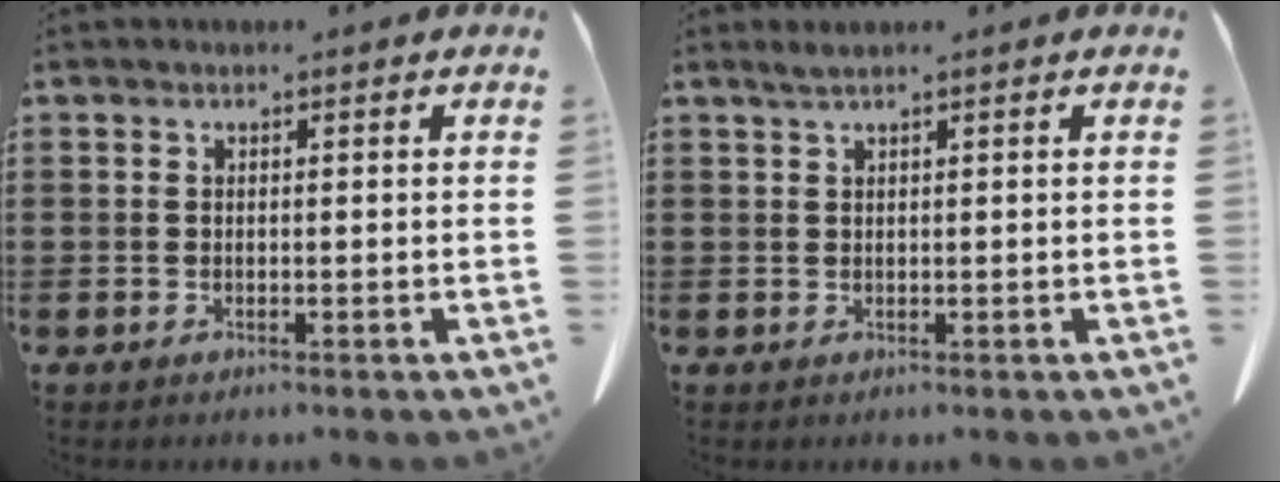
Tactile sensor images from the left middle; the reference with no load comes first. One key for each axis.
{"total": 1.0, "fx": 0.7, "fy": 0.0, "fz": 0.7, "tx": -0.014, "ty": 0.000, "tz": 0.014}